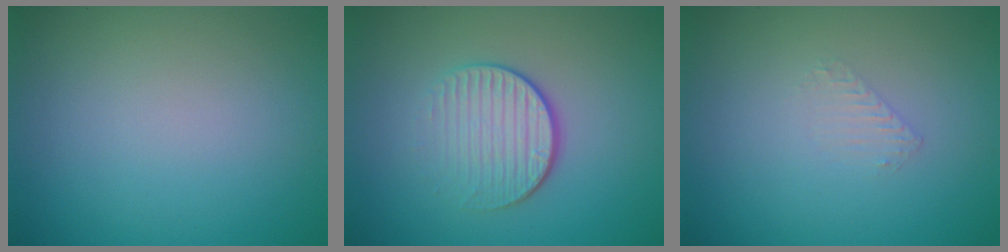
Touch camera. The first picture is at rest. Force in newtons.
{"total": 3.9, "press": 2.7, "slide": 2.8}
{"total": 0.6, "press": 0.4, "slide": 0.5}